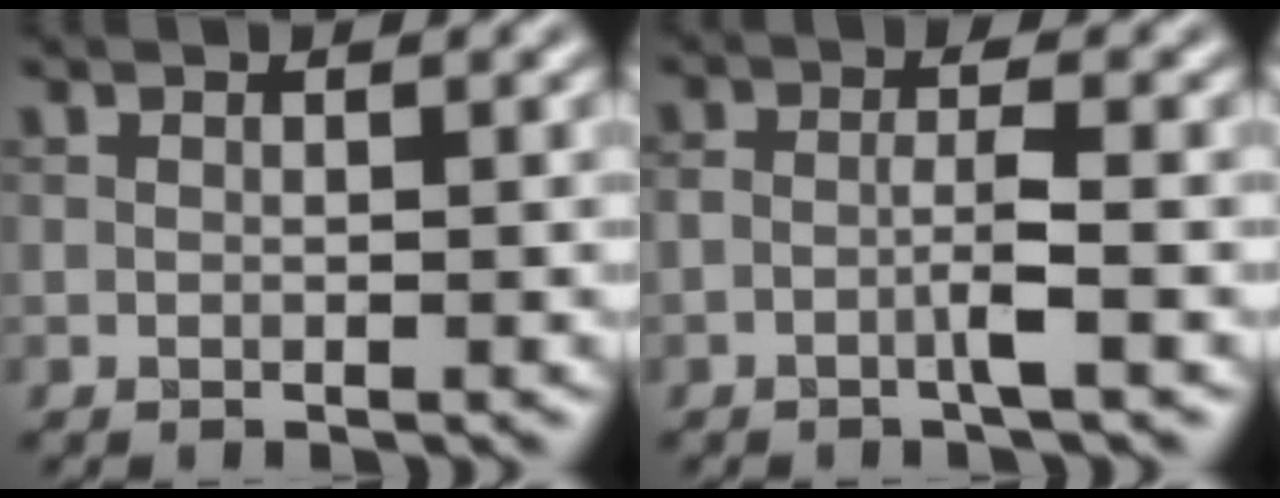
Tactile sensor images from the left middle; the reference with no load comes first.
{"total": 2.1, "force": [-0.8, 0.2, 2.0], "torque": [-0.038, 0.008, -0.021]}